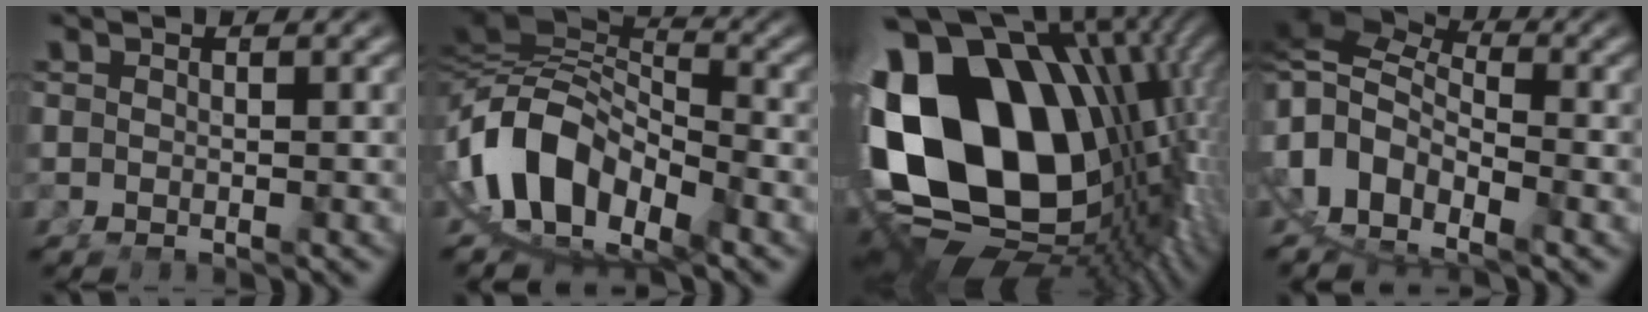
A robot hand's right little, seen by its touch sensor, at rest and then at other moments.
{"total": 16.8, "force": [-2.6, 13.0, 10.2], "torque": [-0.226, -0.052, -0.033]}
{"total": 35.1, "force": [-2.7, 22.6, 26.7], "torque": [-0.440, -0.073, -0.005]}
{"total": 15.2, "force": [-0.6, 13.2, 7.6], "torque": [-0.192, -0.031, -0.015]}